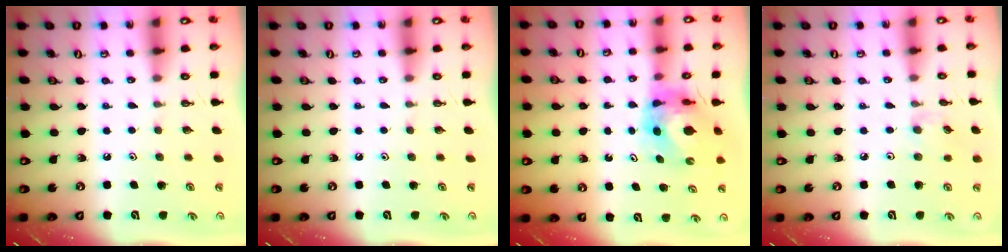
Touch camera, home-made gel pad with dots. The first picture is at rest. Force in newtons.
{"total": 0.0}
{"total": 6.2, "press": 6.2, "slide": 0.5}
{"total": 4.0, "press": 3.9, "slide": 0.6}